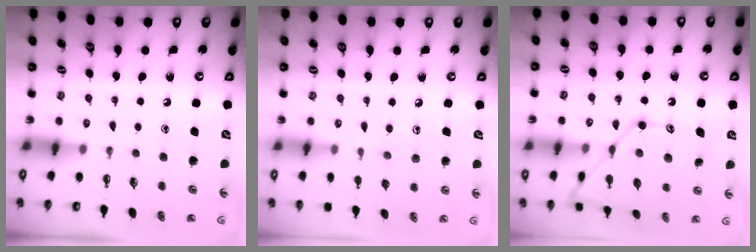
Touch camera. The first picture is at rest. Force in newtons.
{"total": 5.2, "press": 5.2, "slide": 0.4}
{"total": 16.7, "press": 16.7, "slide": 1.3}